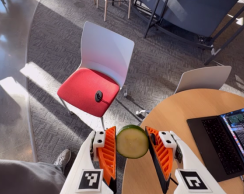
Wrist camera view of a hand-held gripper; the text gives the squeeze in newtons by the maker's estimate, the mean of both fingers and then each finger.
{"total": 8.9, "left": 9.4, "right": 8.5}